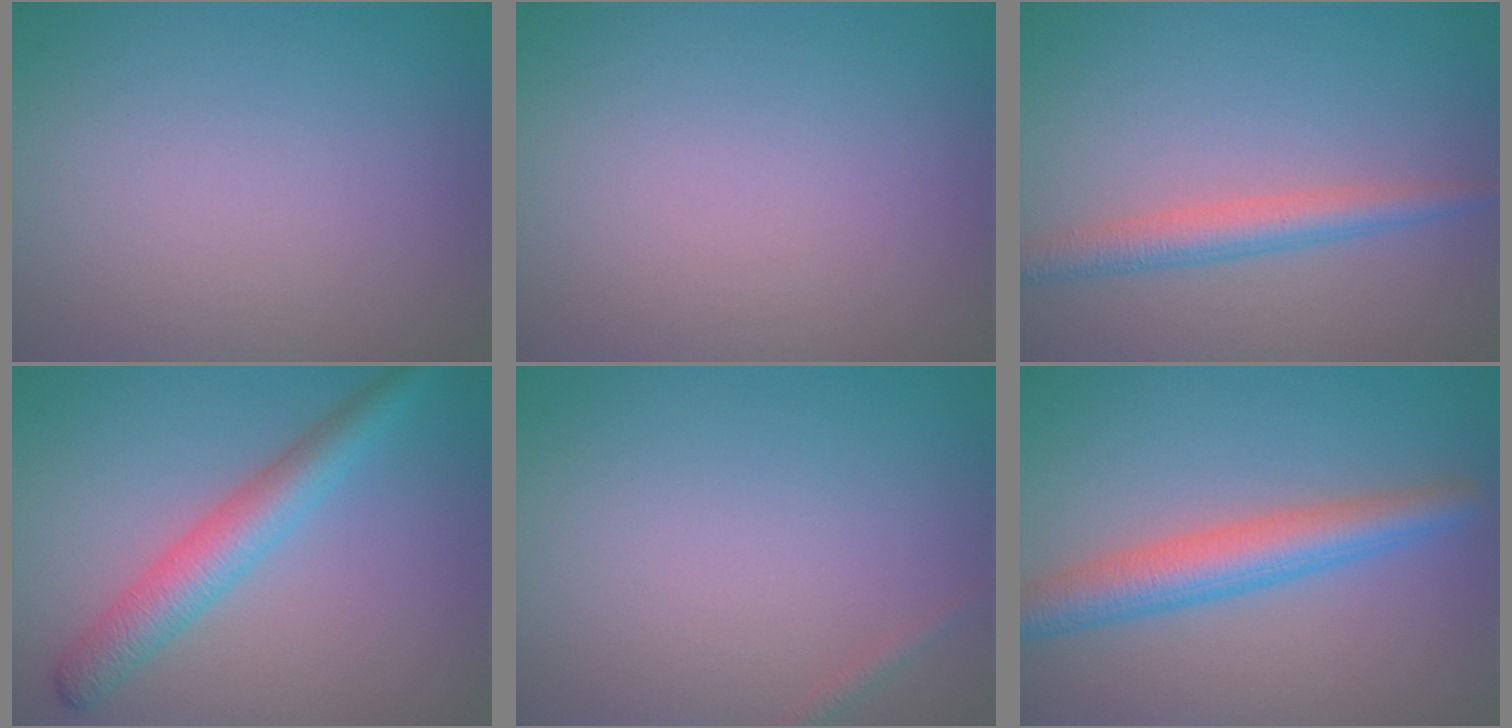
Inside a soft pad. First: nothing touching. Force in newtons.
{"total": 0.0}
{"total": 2.9, "press": 2.9, "slide": 0.1}
{"total": 4.2, "press": 4.2, "slide": 0.0}
{"total": 0.7, "press": 0.7, "slide": 0.0}
{"total": 4.8, "press": 4.8, "slide": 0.1}